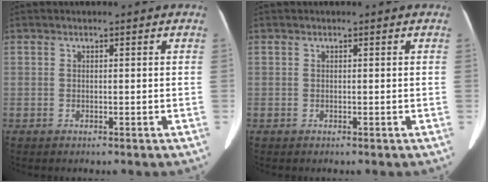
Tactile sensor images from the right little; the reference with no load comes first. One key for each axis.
{"total": 0.0}